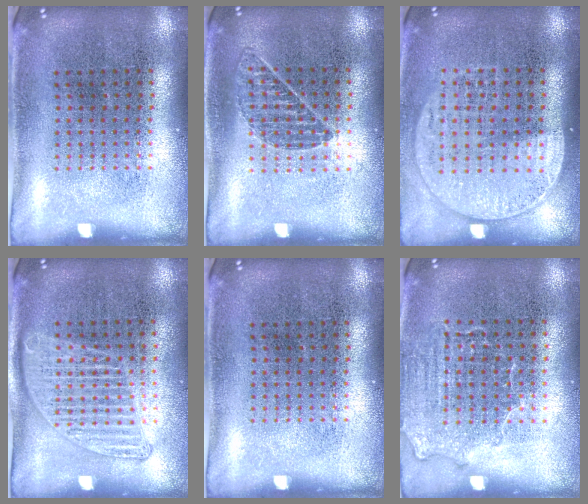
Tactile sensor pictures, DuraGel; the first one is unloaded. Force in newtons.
{"total": 0.8, "press": 0.8, "slide": 0.2}
{"total": 1.6, "press": 1.4, "slide": 0.7}
{"total": 1.5, "press": 1.4, "slide": 0.5}
{"total": 0.0}
{"total": 1.4, "press": 1.2, "slide": 0.7}